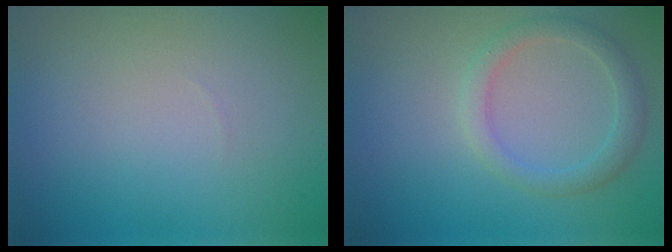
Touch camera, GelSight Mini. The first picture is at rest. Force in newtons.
{"total": 2.4, "press": 2.4, "slide": 0.1}